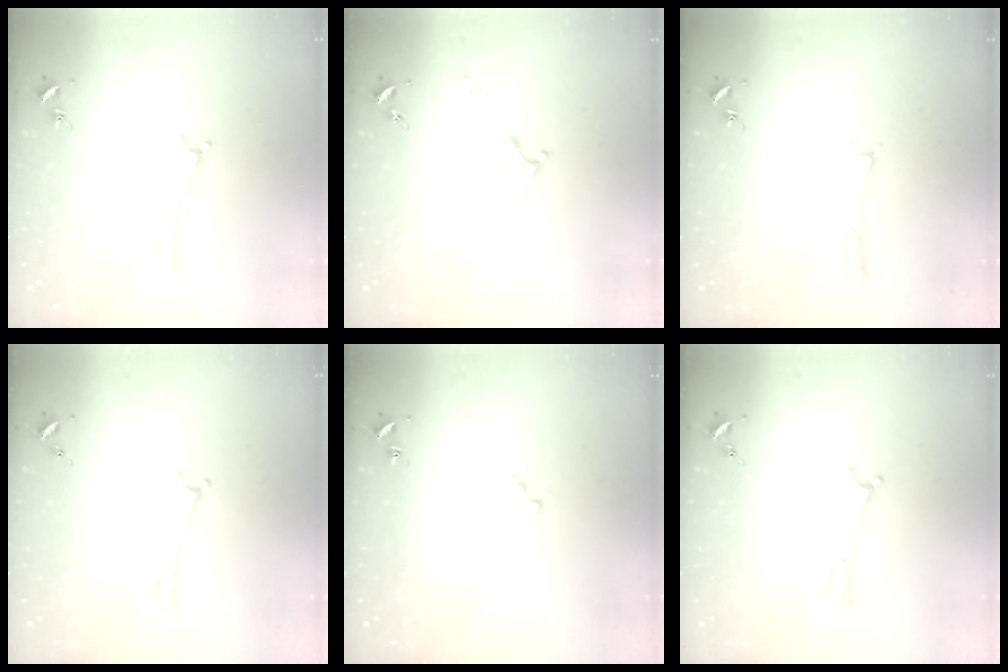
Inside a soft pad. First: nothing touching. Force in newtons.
{"total": 3.7, "press": 3.7, "slide": 0.5}
{"total": 0.0}
{"total": 0.0}
{"total": 2.0, "press": 2.0, "slide": 0.3}
{"total": 0.7, "press": 0.7, "slide": 0.1}